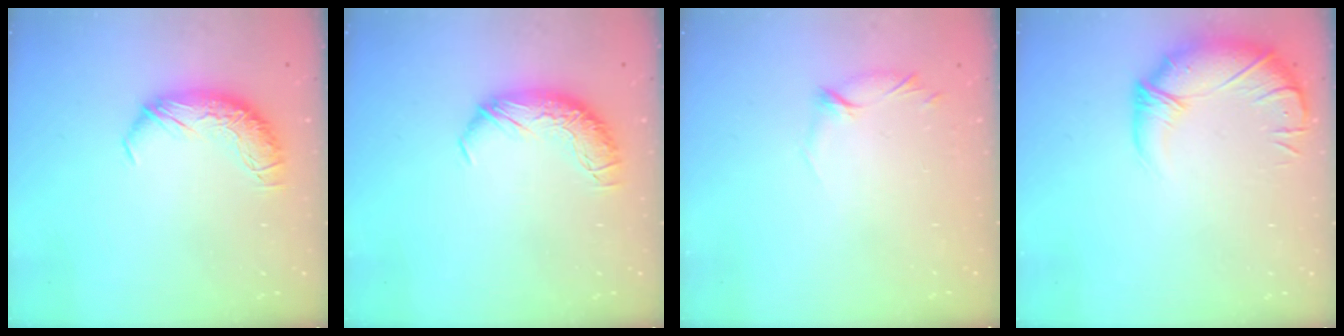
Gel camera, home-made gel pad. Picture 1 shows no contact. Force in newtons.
{"total": 0.0}
{"total": 6.4, "press": 6.3, "slide": 1.0}
{"total": 2.9, "press": 1.8, "slide": 2.3}